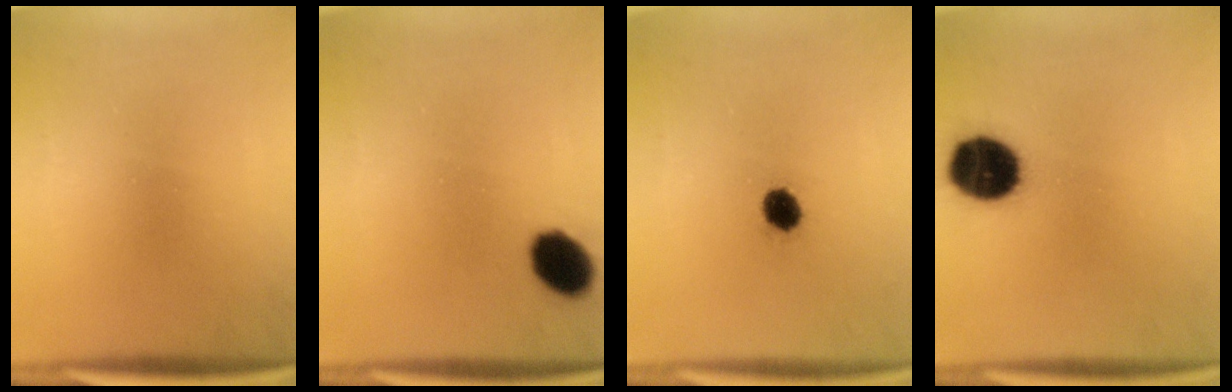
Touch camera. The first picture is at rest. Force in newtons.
{"total": 7.3}
{"total": 4.4}
{"total": 14.2}